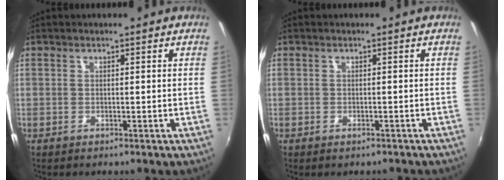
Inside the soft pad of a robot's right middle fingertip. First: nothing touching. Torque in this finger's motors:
{"motor_torque": [1.03, -1.10, 0.11, 0.05]}